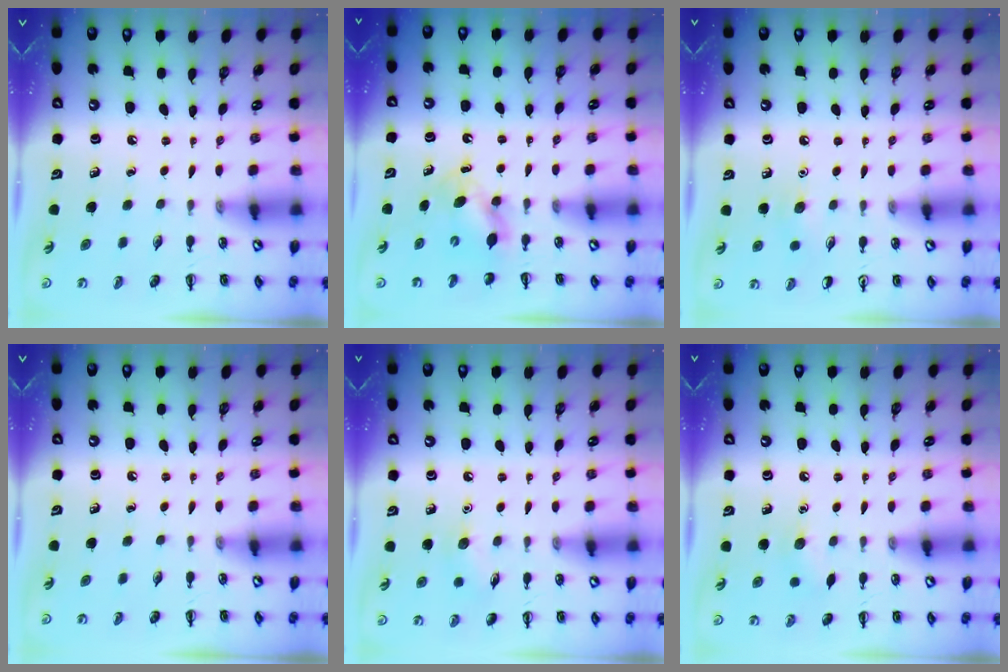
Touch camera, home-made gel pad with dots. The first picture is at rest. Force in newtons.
{"total": 5.0, "press": 5.0, "slide": 0.6}
{"total": 4.8, "press": 4.7, "slide": 1.2}
{"total": 0.0}
{"total": 6.9, "press": 6.6, "slide": 1.7}
{"total": 5.6, "press": 5.5, "slide": 1.4}